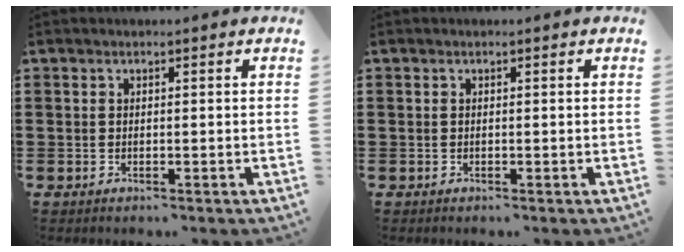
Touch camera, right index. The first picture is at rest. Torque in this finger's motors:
{"motor_torque": [0.02, 0.02, 0.00, 0.00]}